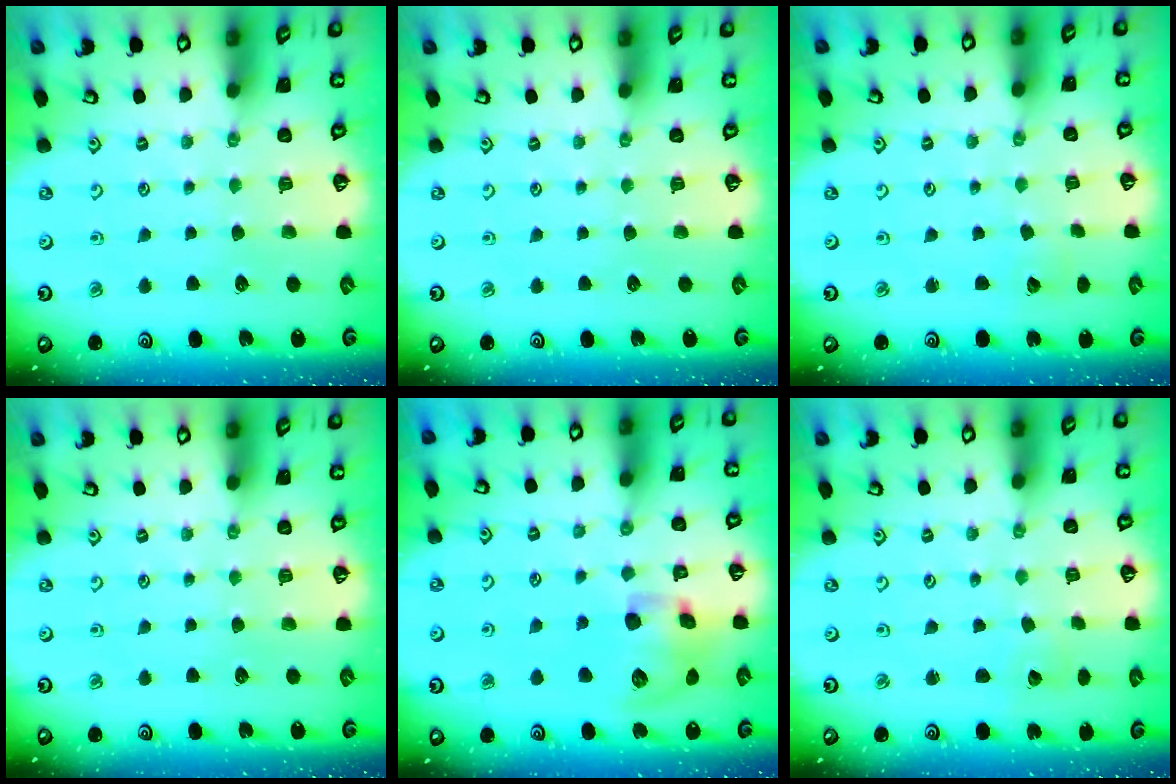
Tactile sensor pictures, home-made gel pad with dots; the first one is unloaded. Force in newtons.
{"total": 0.0}
{"total": 2.0, "press": 2.0, "slide": 0.2}
{"total": 0.0}
{"total": 13.4, "press": 13.2, "slide": 2.0}
{"total": 1.6, "press": 1.6, "slide": 0.2}